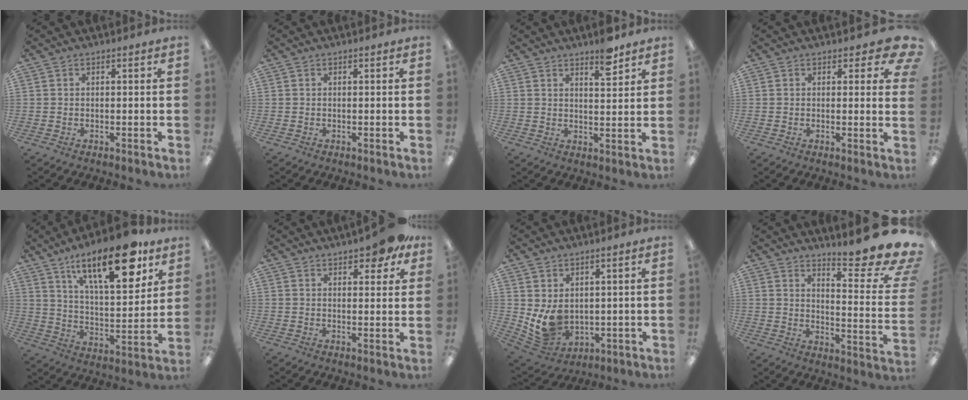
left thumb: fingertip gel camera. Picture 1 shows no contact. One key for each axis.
{"total": 0.0}
{"total": 6.3, "fx": 4.8, "fy": 1.9, "fz": 3.6, "tx": -0.042, "ty": -0.030, "tz": 0.078}
{"total": 5.1, "fx": 2.5, "fy": 2.4, "fz": 3.8, "tx": -0.035, "ty": -0.010, "tz": 0.039}
{"total": 21.4, "fx": 13.0, "fy": 7.8, "fz": 15.1, "tx": -0.218, "ty": -0.069, "tz": 0.207}
{"total": 6.2, "fx": 4.5, "fy": 2.1, "fz": 3.6, "tx": -0.033, "ty": -0.026, "tz": 0.072}
{"total": 7.7, "fx": 2.2, "fy": 5.9, "fz": 4.4, "tx": -0.091, "ty": -0.021, "tz": 0.045}
{"total": 13.4, "fx": 11.0, "fy": 1.8, "fz": 7.4, "tx": -0.089, "ty": -0.114, "tz": 0.175}